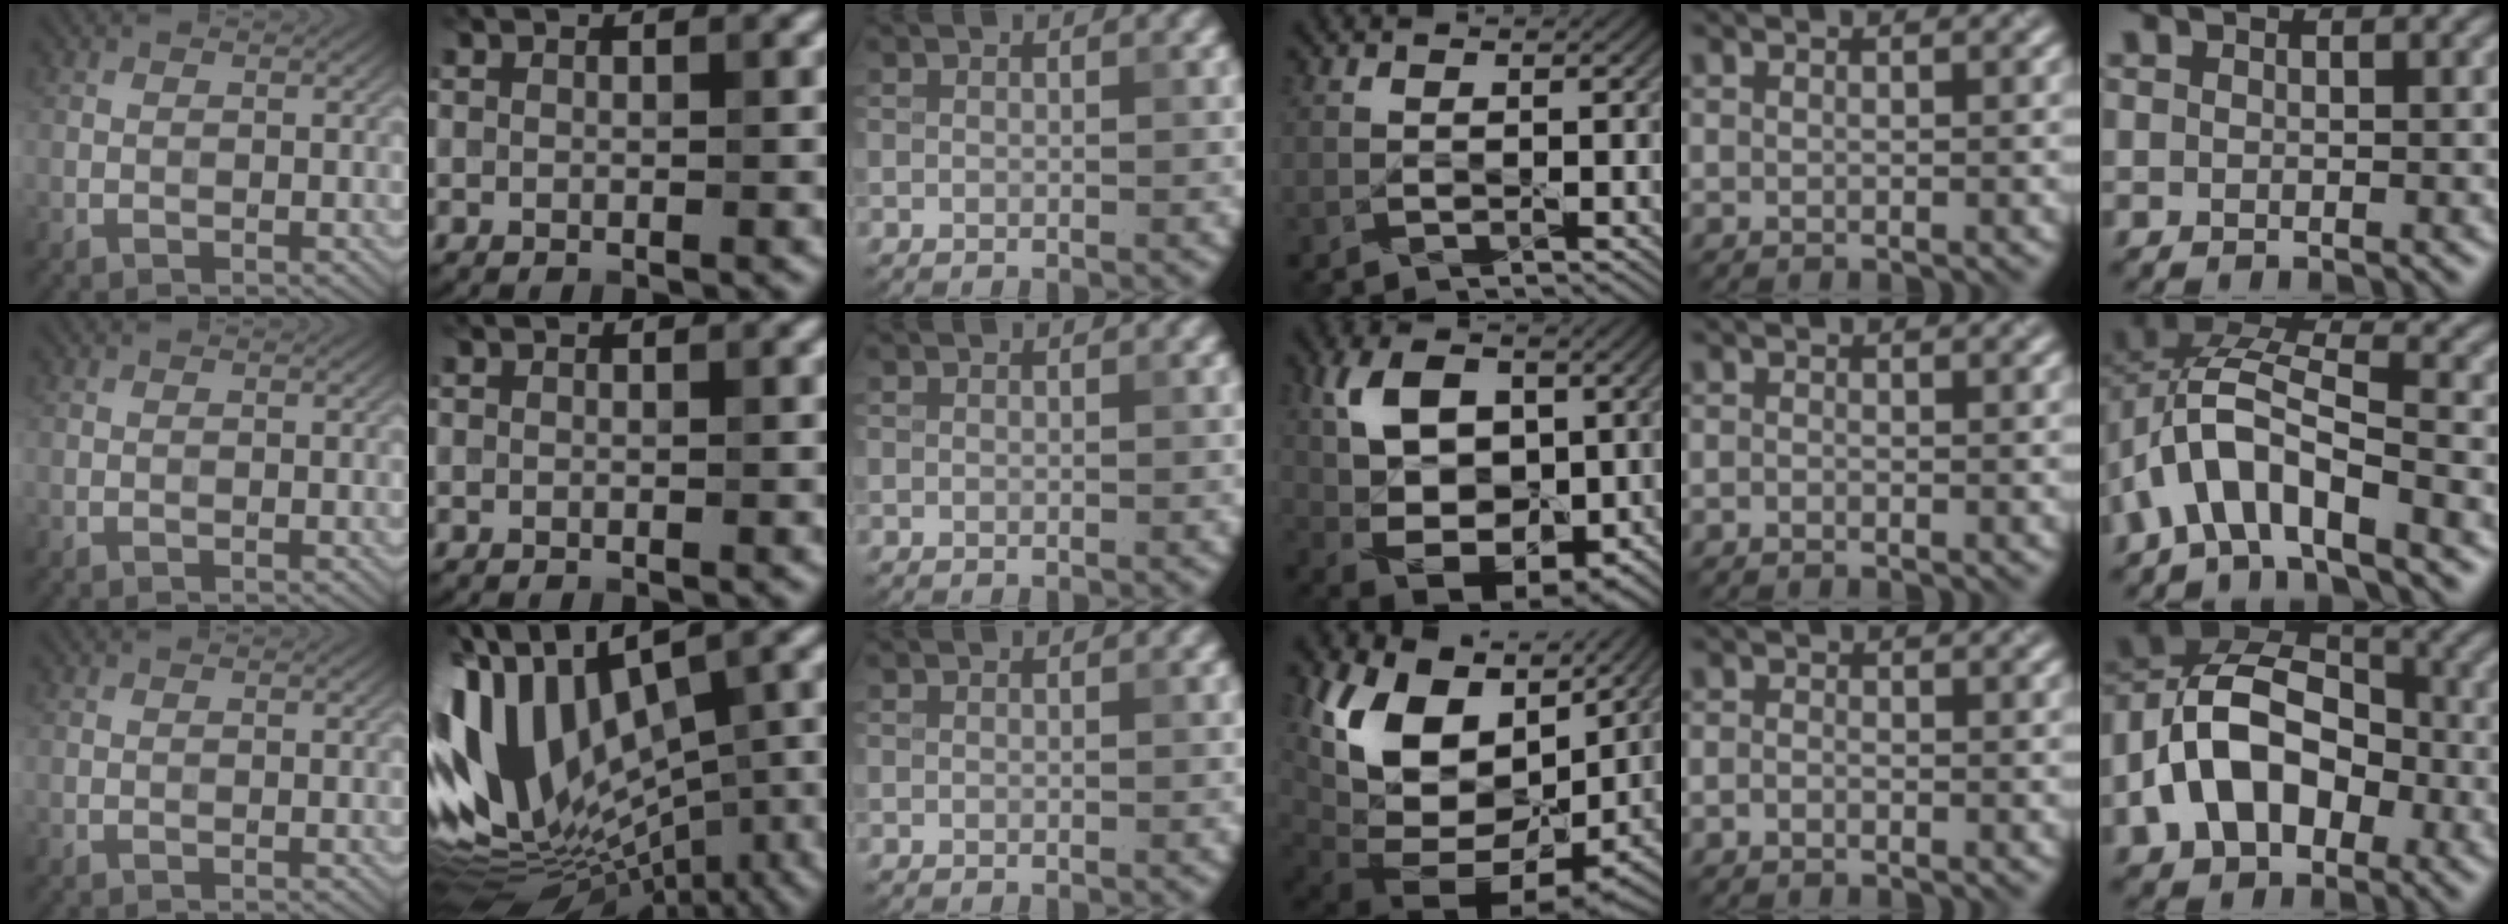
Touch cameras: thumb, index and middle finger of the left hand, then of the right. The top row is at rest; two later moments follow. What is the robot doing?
{"motion": "wipe", "object": "whiteboard"}